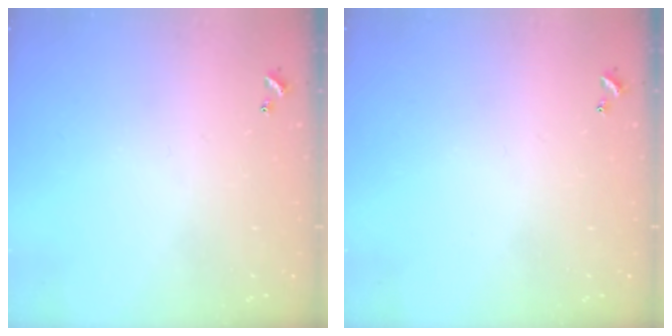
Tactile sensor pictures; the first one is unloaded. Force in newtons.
{"total": 0.0}